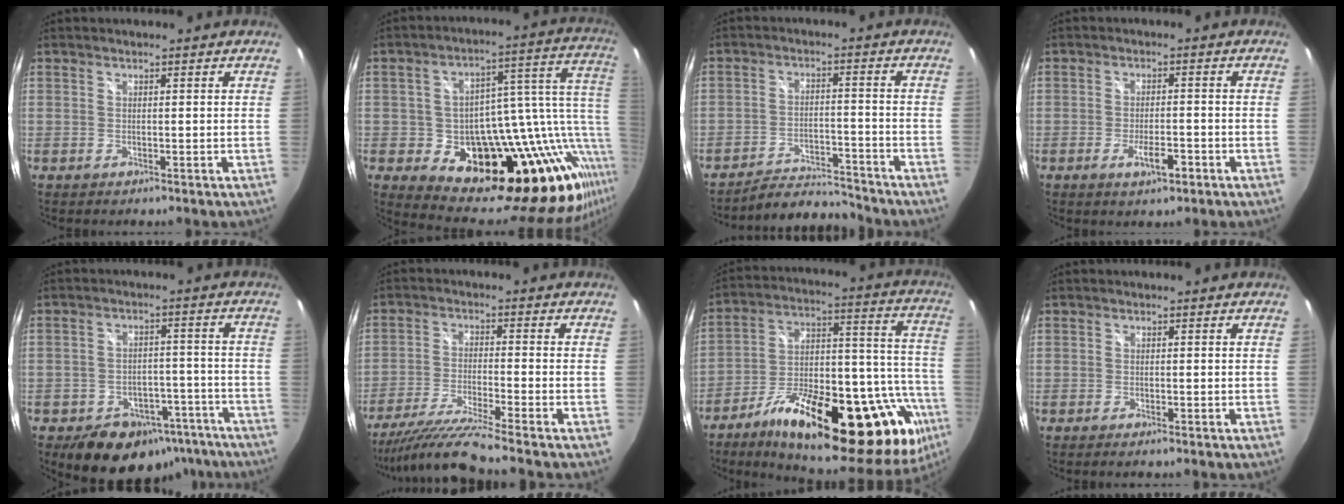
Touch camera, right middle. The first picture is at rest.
{"total": 31.3, "force": [-7.6, 17.7, 24.6], "torque": [-0.352, 0.023, -0.088]}
{"total": 8.5, "force": [-8.5, 0.6, 1.0], "torque": [-0.042, 0.007, -0.136]}
{"total": 4.4, "force": [-2.3, 1.5, 3.4], "torque": [-0.068, -0.007, -0.038]}
{"total": 14.1, "force": [-9.7, 8.9, 5.2], "torque": [-0.101, 0.023, -0.104]}
{"total": 10.5, "force": [-9.0, -2.1, 5.0], "torque": [-0.110, -0.020, -0.166]}
{"total": 35.3, "force": [-18.5, 11.7, 27.7], "torque": [-0.386, 0.011, -0.275]}
{"total": 0.9, "force": [-0.7, -0.2, 0.5], "torque": [-0.009, -0.002, -0.014]}